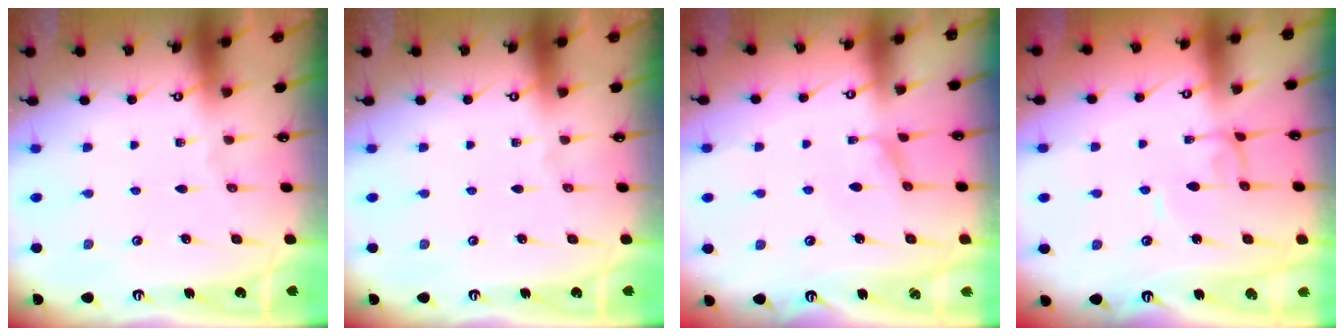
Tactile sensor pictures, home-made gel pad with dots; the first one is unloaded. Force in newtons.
{"total": 0.0}
{"total": 0.9, "press": 0.8, "slide": 0.4}
{"total": 2.1, "press": 2.1, "slide": 0.1}